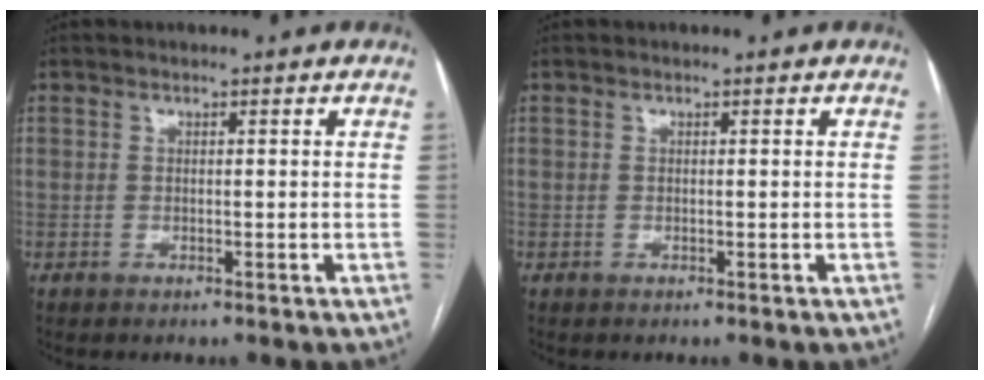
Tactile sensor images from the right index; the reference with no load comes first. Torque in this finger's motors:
{"motor_torque": [0.00, 0.00, 0.00, 0.00]}